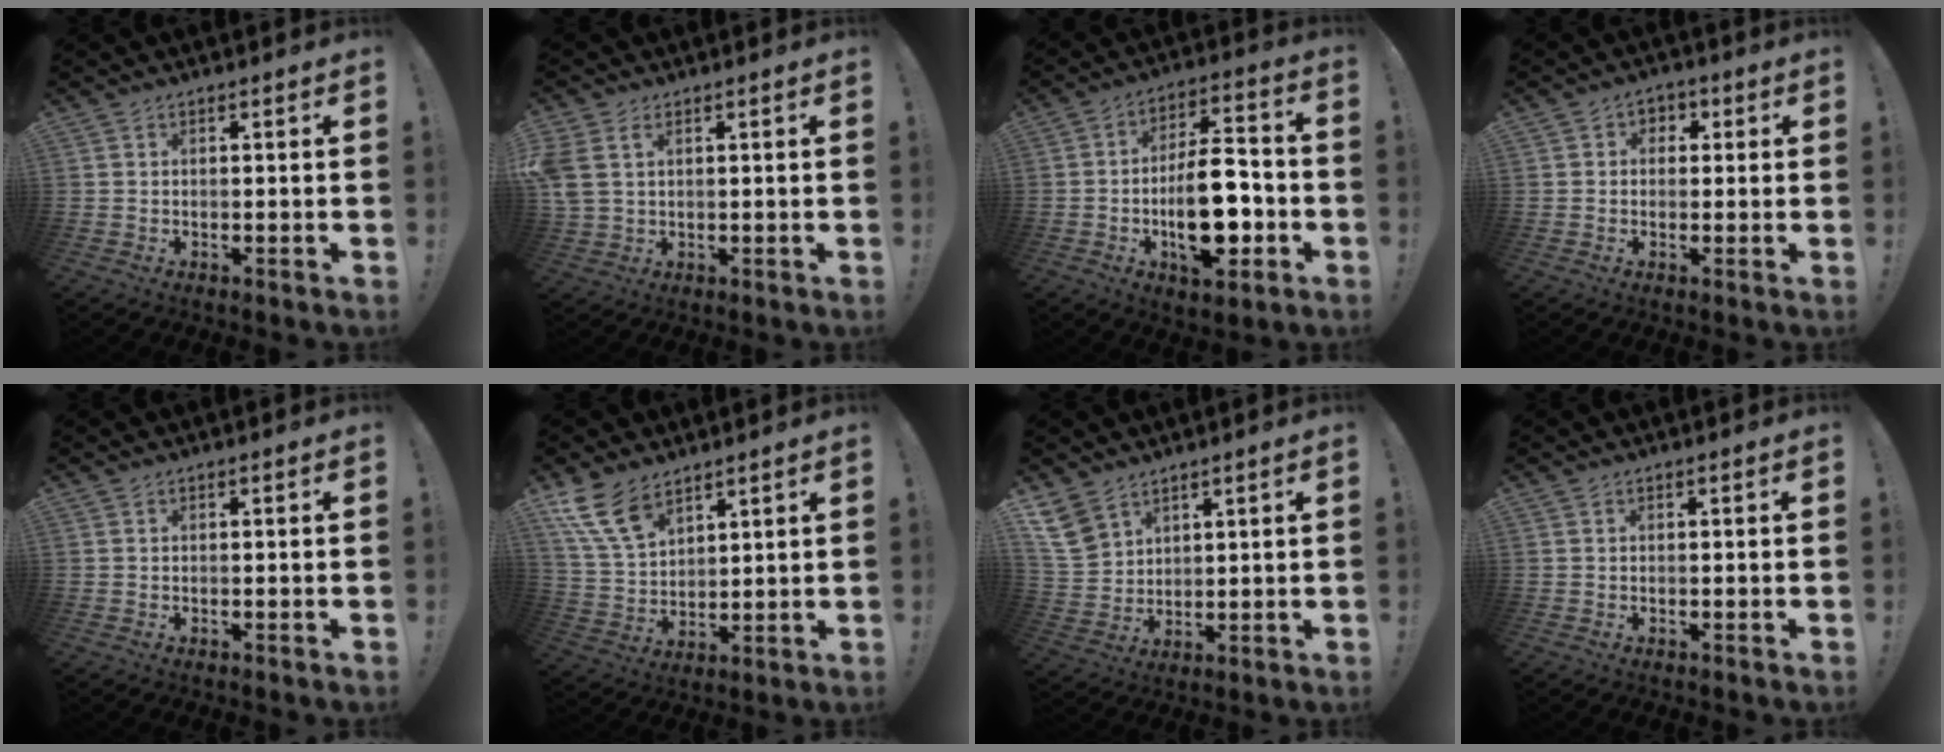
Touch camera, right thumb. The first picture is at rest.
{"total": 5.5, "force": [2.2, 3.6, 3.5], "torque": [-0.078, -0.006, 0.045]}
{"total": 18.9, "force": [-5.0, 9.0, 15.9], "torque": [-0.257, 0.024, -0.075]}
{"total": 3.3, "force": [-0.4, 3.0, 1.1], "torque": [-0.012, 0.006, -0.009]}
{"total": 0.0}
{"total": 11.1, "force": [7.6, 5.7, 5.7], "torque": [-0.129, -0.037, 0.150]}
{"total": 7.8, "force": [5.7, 4.8, 2.4], "torque": [-0.049, -0.033, 0.116]}
{"total": 0.0}